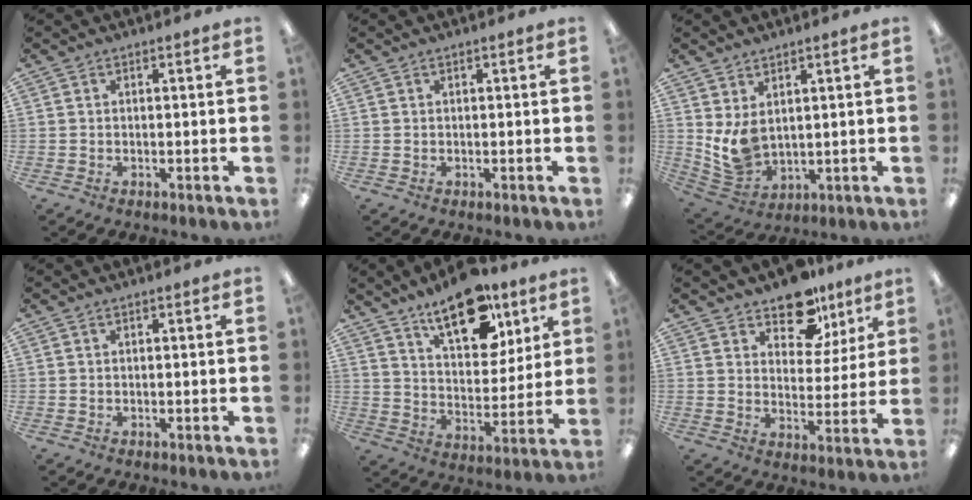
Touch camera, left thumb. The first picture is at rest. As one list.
[{"total": 0.0}, {"total": 7.4, "force": [2.8, 5.0, 4.7], "torque": [-0.104, -0.020, 0.052]}, {"total": 0.0}, {"total": 17.3, "force": [11.6, 8.4, 9.8], "torque": [-0.139, -0.062, 0.198]}, {"total": 12.2, "force": [9.2, 6.6, 4.4], "torque": [-0.063, -0.059, 0.168]}]